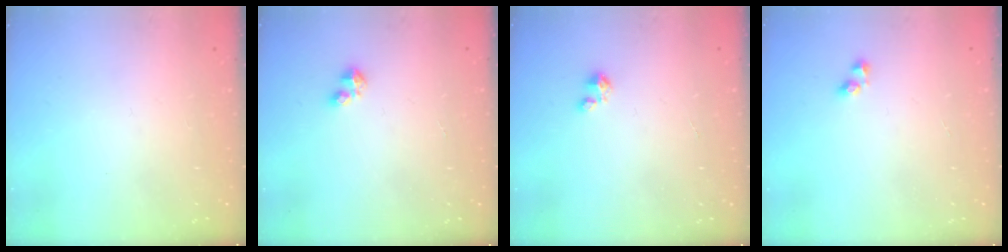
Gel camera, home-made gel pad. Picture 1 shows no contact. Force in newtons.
{"total": 2.9, "press": 2.9, "slide": 0.5}
{"total": 2.1, "press": 2.1, "slide": 0.2}
{"total": 2.2, "press": 1.9, "slide": 1.1}